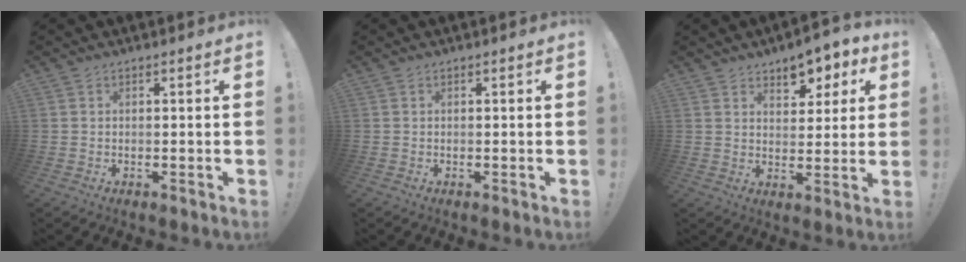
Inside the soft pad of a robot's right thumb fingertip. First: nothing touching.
{"total": 0.0}
{"total": 7.9, "force": [5.1, 4.5, 4.0], "torque": [-0.036, -0.039, 0.089]}